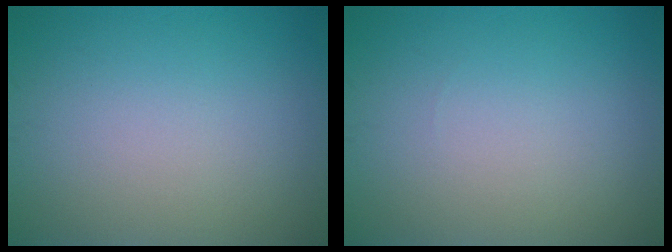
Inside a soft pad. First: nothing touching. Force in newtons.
{"total": 0.0}